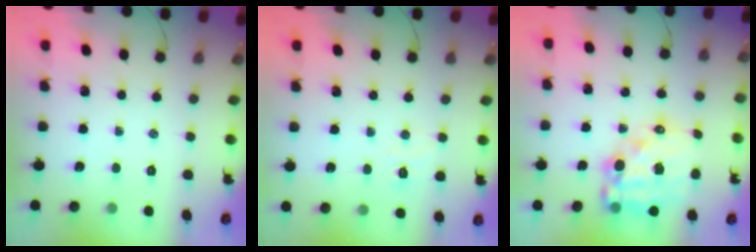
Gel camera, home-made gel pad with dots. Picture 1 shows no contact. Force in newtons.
{"total": 3.5, "press": 3.4, "slide": 0.8}
{"total": 15.7, "press": 15.3, "slide": 3.3}